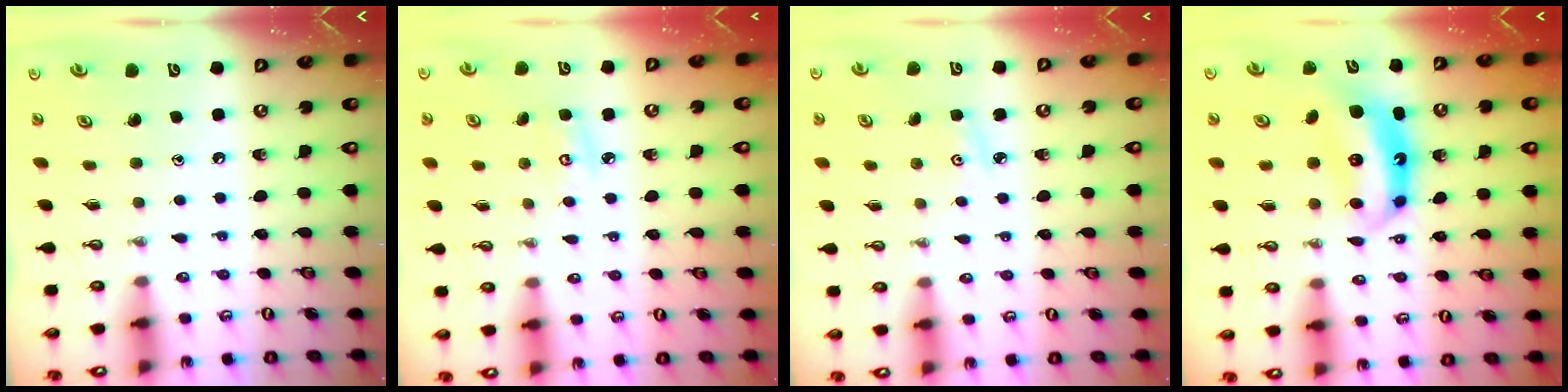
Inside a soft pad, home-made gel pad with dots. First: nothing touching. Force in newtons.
{"total": 4.8, "press": 4.8, "slide": 0.4}
{"total": 3.0, "press": 2.9, "slide": 0.4}
{"total": 7.5, "press": 7.4, "slide": 0.6}